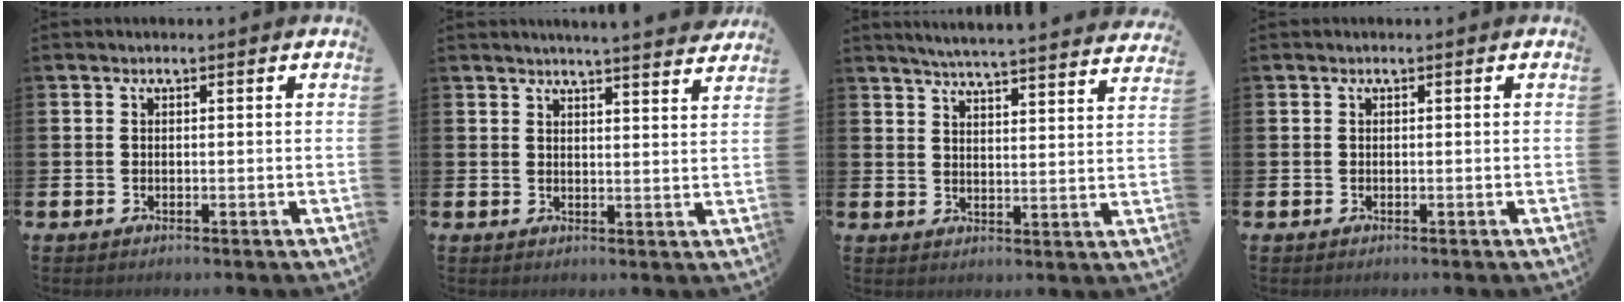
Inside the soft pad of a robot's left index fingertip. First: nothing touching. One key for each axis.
{"total": 4.4, "fx": 4.3, "fy": -0.7, "fz": 0.5, "tx": -0.006, "ty": -0.029, "tz": 0.073}
{"total": 5.4, "fx": 5.3, "fy": -0.4, "fz": 1.0, "tx": -0.030, "ty": -0.040, "tz": 0.091}
{"total": 0.0}